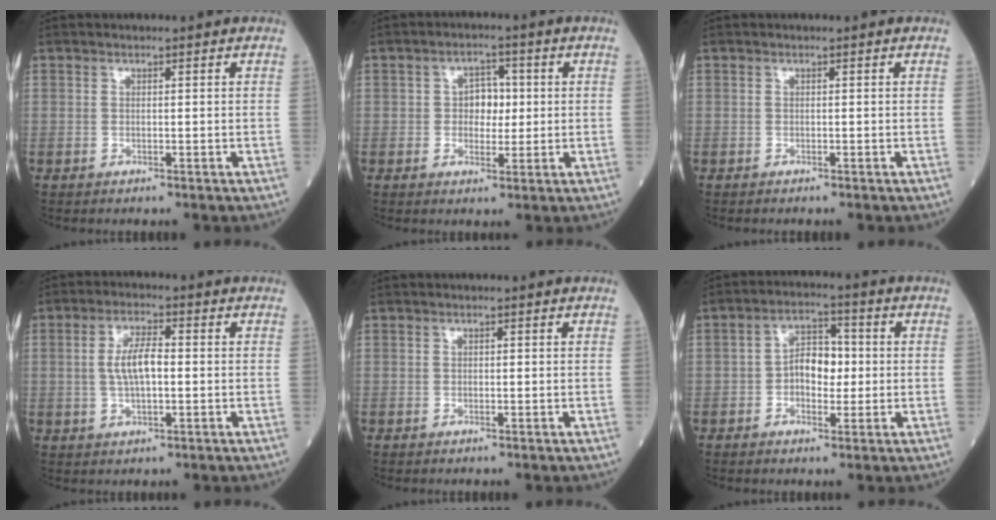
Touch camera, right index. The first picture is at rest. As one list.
[{"total": 4.2, "force": [0.3, 2.9, 3.1], "torque": [-0.041, 0.011, 0.004]}, {"total": 0.0}, {"total": 5.7, "force": [0.0, 1.8, 5.5], "torque": [-0.110, 0.008, 0.000]}, {"total": 0.0}, {"total": 6.0, "force": [-0.4, 3.5, 4.9], "torque": [-0.081, 0.018, -0.010]}]